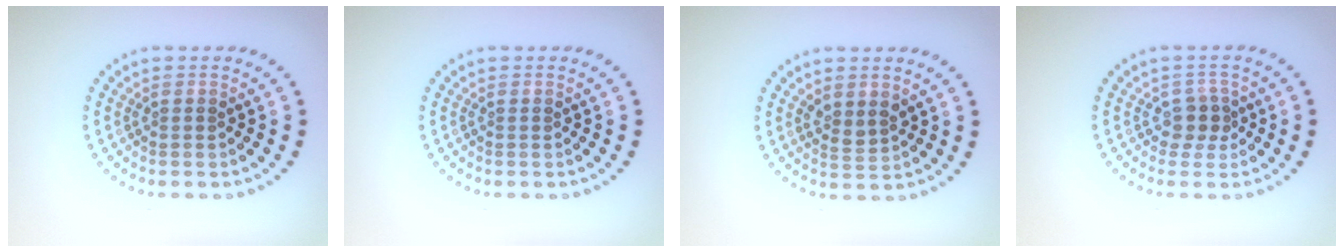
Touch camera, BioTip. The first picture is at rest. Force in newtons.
{"total": 0.0}
{"total": 1.6, "press": 1.3, "slide": 0.9}
{"total": 2.0, "press": 1.6, "slide": 1.1}